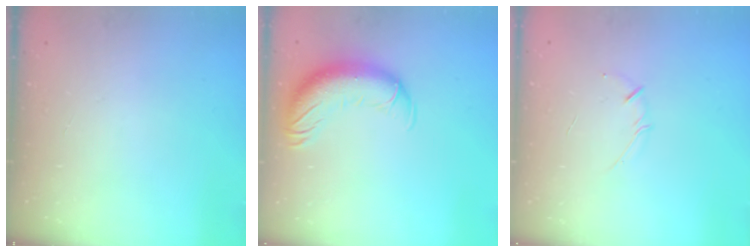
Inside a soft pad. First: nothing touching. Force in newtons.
{"total": 14.0, "press": 13.6, "slide": 3.3}
{"total": 3.3, "press": 3.2, "slide": 0.6}